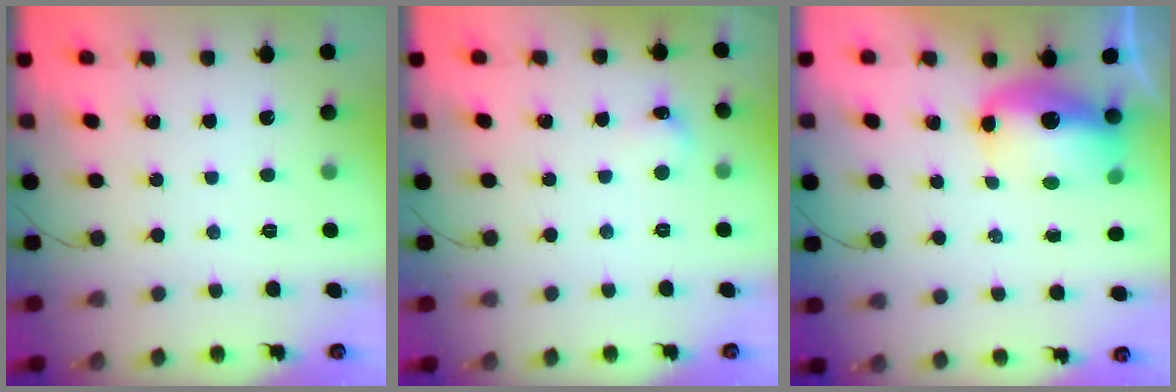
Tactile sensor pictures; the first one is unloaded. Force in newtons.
{"total": 5.3, "press": 5.0, "slide": 1.5}
{"total": 11.7, "press": 11.5, "slide": 2.4}